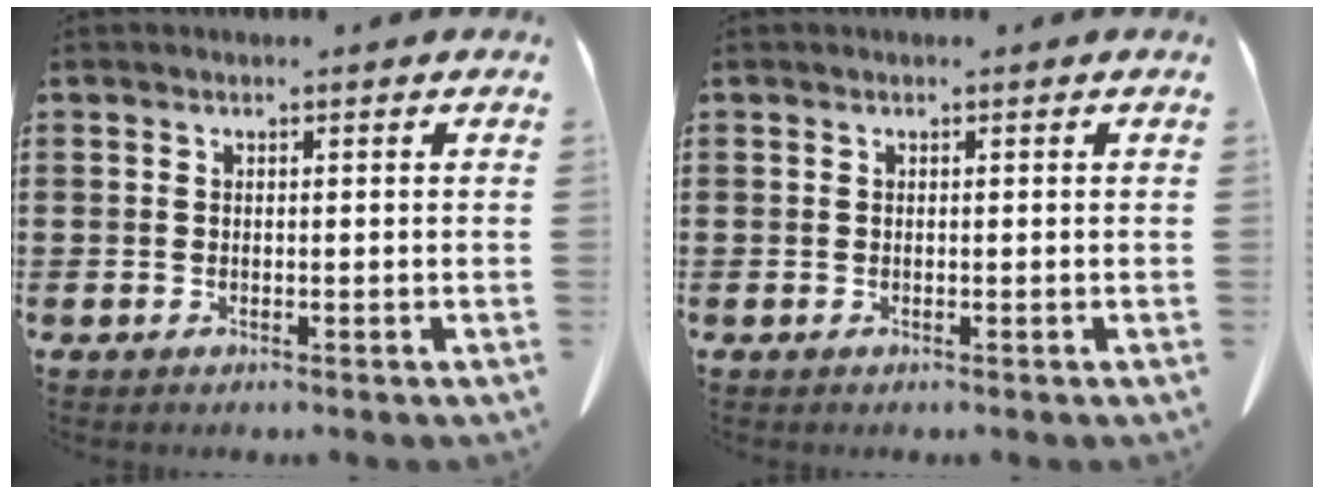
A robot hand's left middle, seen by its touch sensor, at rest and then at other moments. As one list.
[{"total": 0.0}]